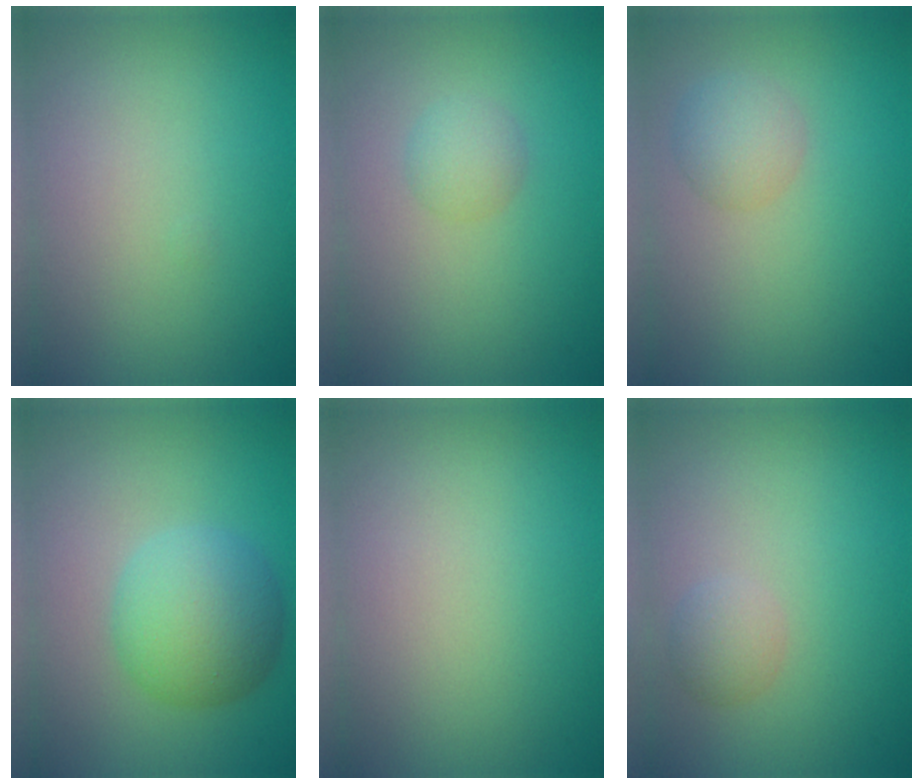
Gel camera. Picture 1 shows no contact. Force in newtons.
{"total": 1.5, "press": 1.5, "slide": 0.0}
{"total": 2.3, "press": 2.3, "slide": 0.1}
{"total": 5.8, "press": 5.8, "slide": 0.3}
{"total": 0.0}
{"total": 1.6, "press": 1.6, "slide": 0.0}